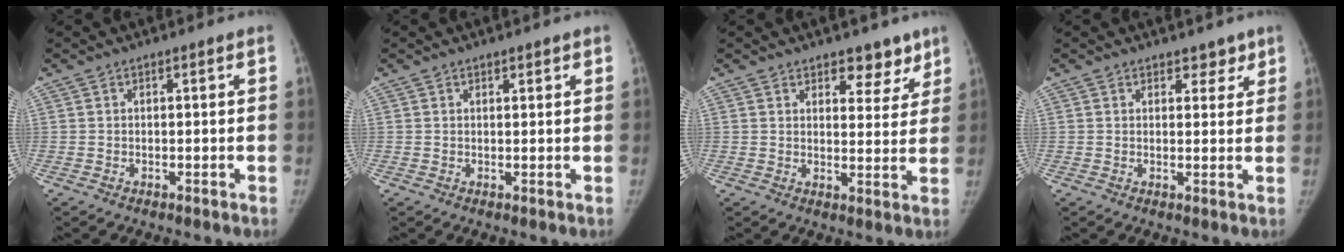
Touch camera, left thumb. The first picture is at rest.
{"total": 1.3, "force": [1.0, 0.6, 0.5], "torque": [-0.001, -0.005, 0.012]}
{"total": 6.2, "force": [4.6, 3.4, 2.5], "torque": [0.008, -0.027, 0.062]}
{"total": 2.8, "force": [2.2, 1.7, 0.8], "torque": [0.015, -0.012, 0.026]}